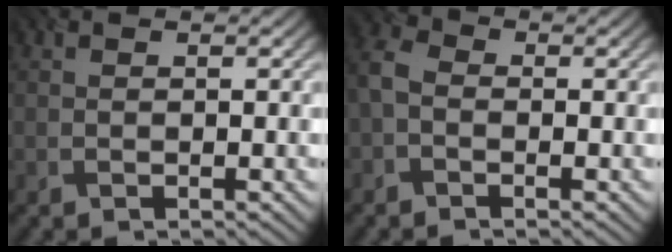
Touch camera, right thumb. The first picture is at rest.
{"total": 3.3, "force": [-1.0, 2.3, 2.1], "torque": [-0.061, 0.006, -0.035]}